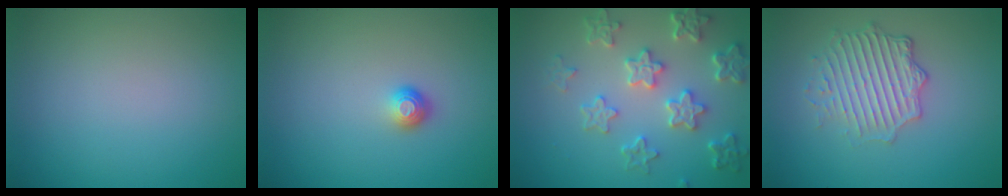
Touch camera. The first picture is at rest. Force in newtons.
{"total": 1.2, "press": 1.0, "slide": 0.6}
{"total": 5.4, "press": 4.4, "slide": 3.1}
{"total": 4.7, "press": 3.5, "slide": 3.1}